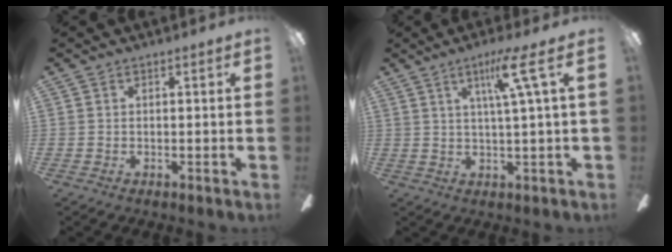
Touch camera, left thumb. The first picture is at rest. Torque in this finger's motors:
{"motor_torque": [-0.24, -0.01, -0.39, 0.08, 0.03]}